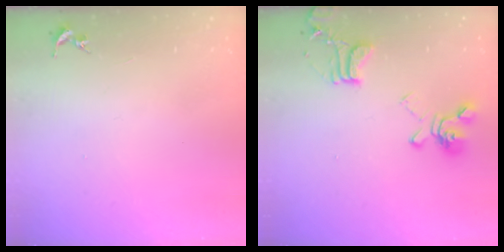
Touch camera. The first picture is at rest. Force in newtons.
{"total": 17.3, "press": 17.2, "slide": 1.8}